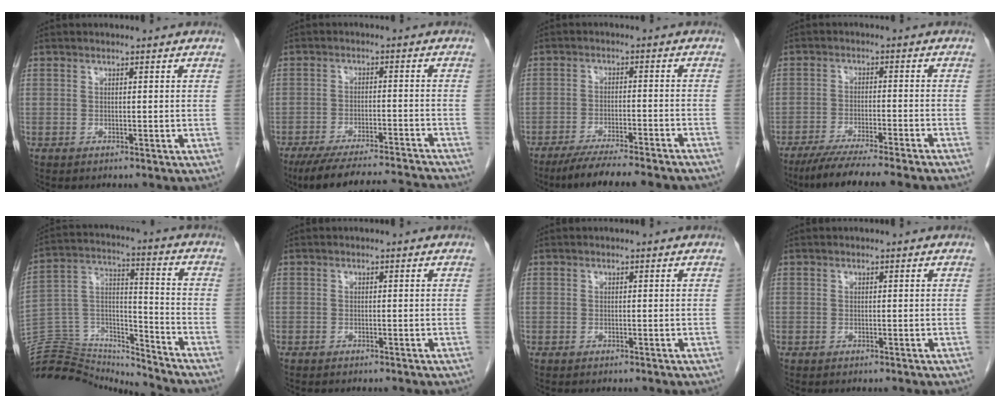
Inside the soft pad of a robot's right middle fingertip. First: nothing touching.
{"total": 16.2, "force": [-15.2, 0.6, 5.6], "torque": [-0.093, -0.009, -0.219]}
{"total": 14.7, "force": [-12.9, 1.2, 7.1], "torque": [-0.100, -0.019, -0.183]}
{"total": 11.6, "force": [-9.9, -0.7, 6.1], "torque": [-0.073, -0.029, -0.151]}
{"total": 17.2, "force": [-17.0, 2.0, 1.5], "torque": [-0.019, 0.054, -0.286]}
{"total": 0.6, "force": [-0.5, 0.1, 0.2], "torque": [-0.003, 0.000, -0.006]}
{"total": 0.0}
{"total": 0.0}